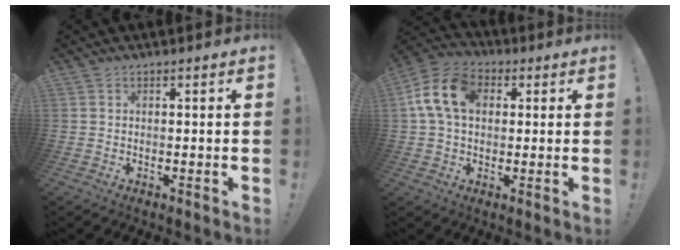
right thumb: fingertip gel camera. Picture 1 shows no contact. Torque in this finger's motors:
{"motor_torque": [0.73, 0.80, 0.85, -0.34, 0.19]}